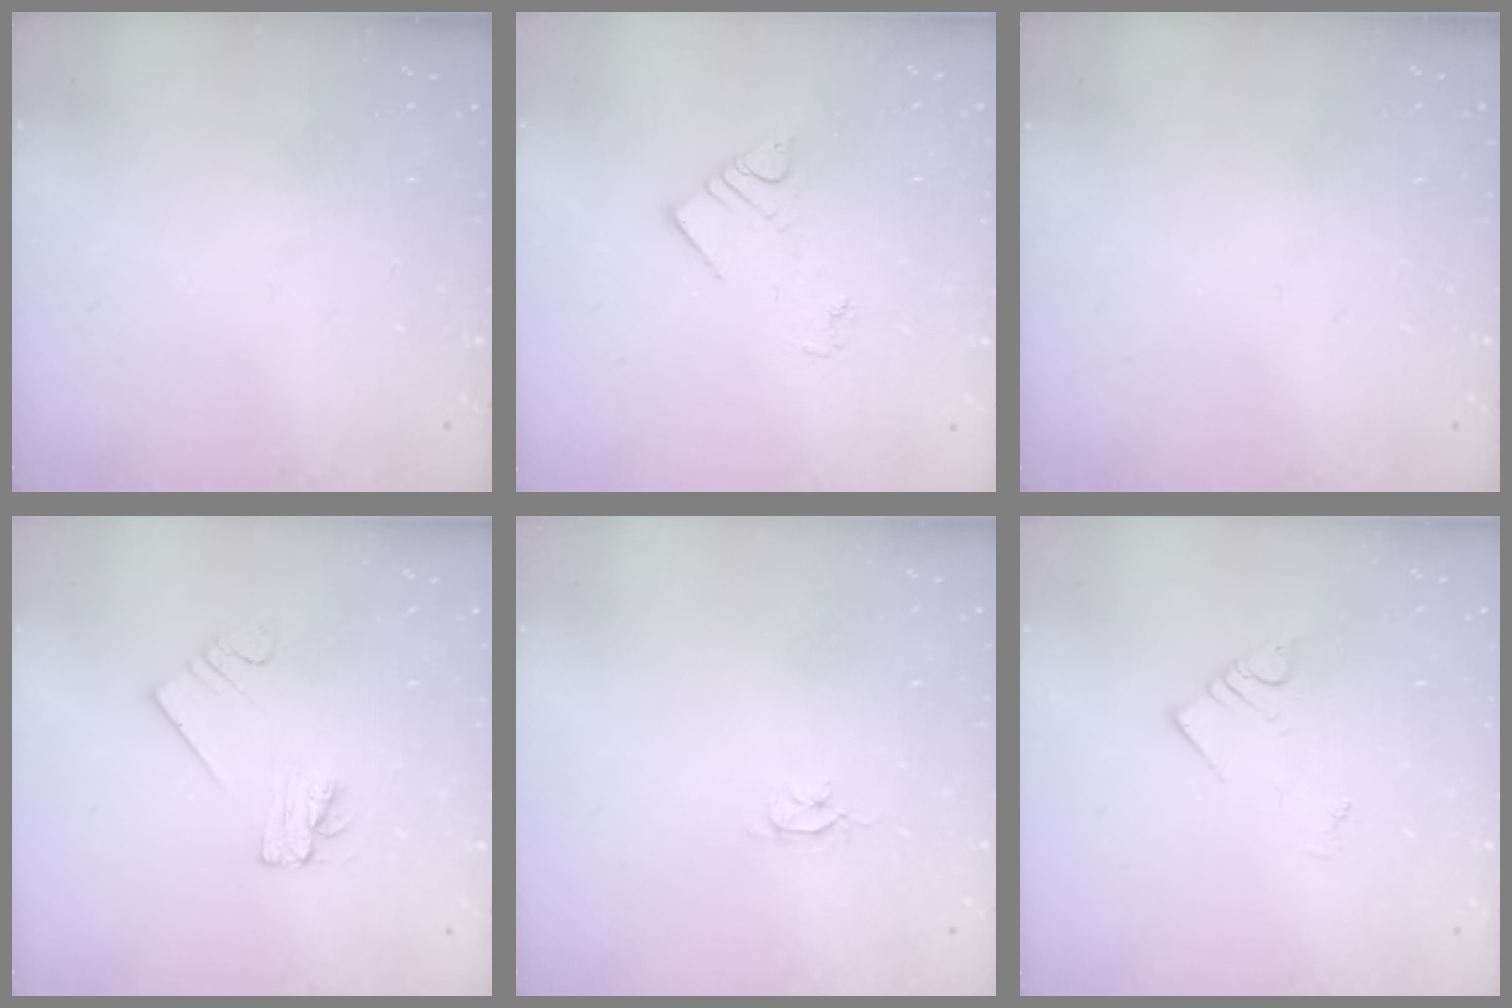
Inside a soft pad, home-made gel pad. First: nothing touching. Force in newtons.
{"total": 5.0, "press": 5.0, "slide": 0.2}
{"total": 0.0}
{"total": 2.2, "press": 2.2, "slide": 0.1}
{"total": 2.6, "press": 2.6, "slide": 0.3}
{"total": 3.7, "press": 3.6, "slide": 0.6}